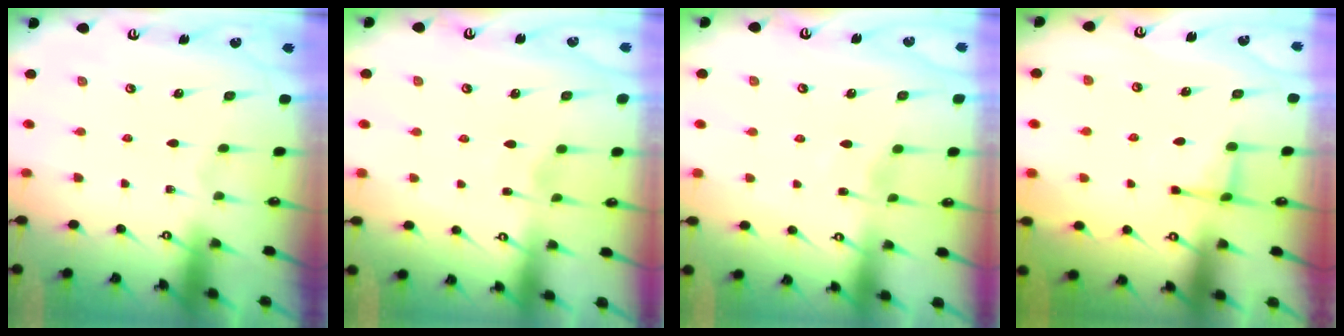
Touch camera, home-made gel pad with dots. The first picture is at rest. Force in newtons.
{"total": 2.0, "press": 2.0, "slide": 0.3}
{"total": 4.0, "press": 3.9, "slide": 0.5}
{"total": 3.0, "press": 3.0, "slide": 0.7}